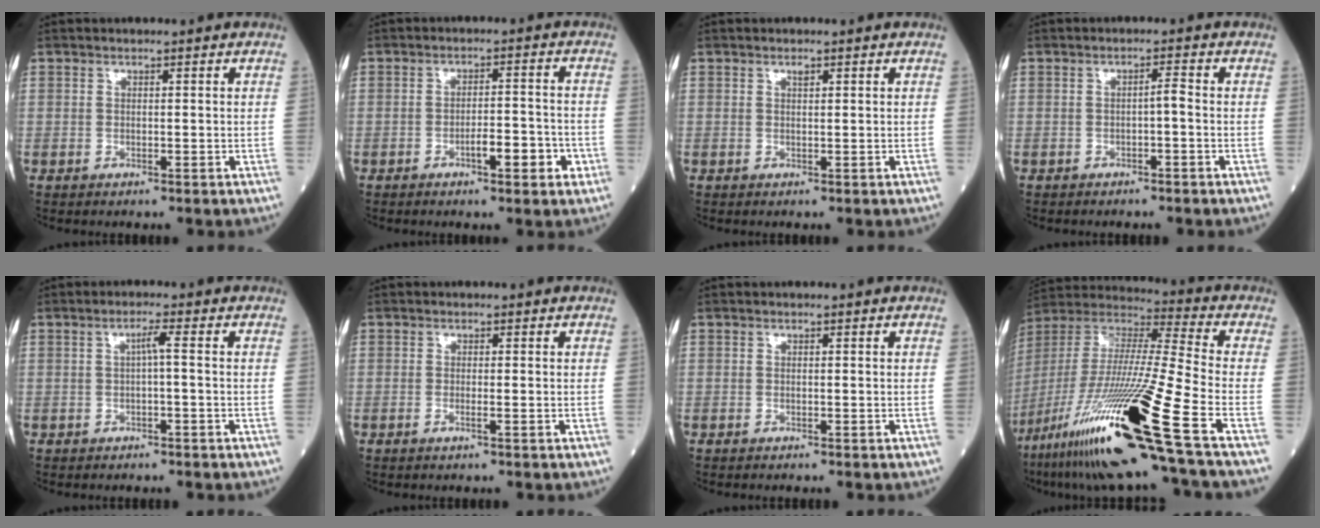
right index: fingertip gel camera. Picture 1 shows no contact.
{"total": 5.4, "force": [-2.4, 1.4, 4.6], "torque": [-0.065, 0.006, -0.034]}
{"total": 0.8, "force": [0.5, 0.4, 0.5], "torque": [-0.010, -0.002, 0.007]}
{"total": 1.5, "force": [-0.5, 0.1, 1.4], "torque": [-0.021, 0.003, -0.009]}
{"total": 1.9, "force": [0.0, -0.1, 1.9], "torque": [-0.031, 0.004, -0.001]}
{"total": 0.8, "force": [-0.4, -0.1, 0.7], "torque": [-0.016, 0.000, -0.007]}
{"total": 0.7, "force": [-0.7, 0.1, 0.3], "torque": [-0.002, -0.001, -0.010]}
{"total": 28.6, "force": [-15.3, -0.2, 24.2], "torque": [-0.478, -0.055, -0.284]}